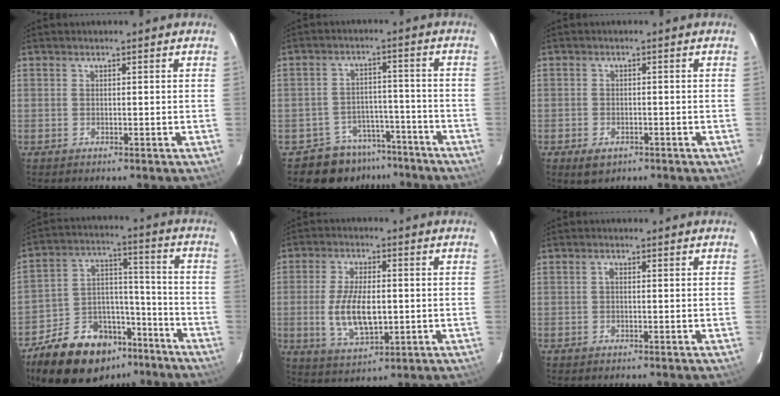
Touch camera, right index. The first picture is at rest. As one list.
[{"total": 9.0, "force": [-7.0, 5.6, 1.0], "torque": [-0.024, 0.031, -0.091]}, {"total": 3.7, "force": [-2.1, 2.4, 1.9], "torque": [-0.043, -0.005, -0.029]}, {"total": 19.7, "force": [-13.8, 11.0, 8.6], "torque": [-0.179, 0.050, -0.204]}, {"total": 10.4, "force": [-1.1, 4.8, 9.2], "torque": [-0.184, -0.009, -0.014]}, {"total": 0.7, "force": [-0.1, 0.4, 0.6], "torque": [-0.011, 0.005, -0.003]}]